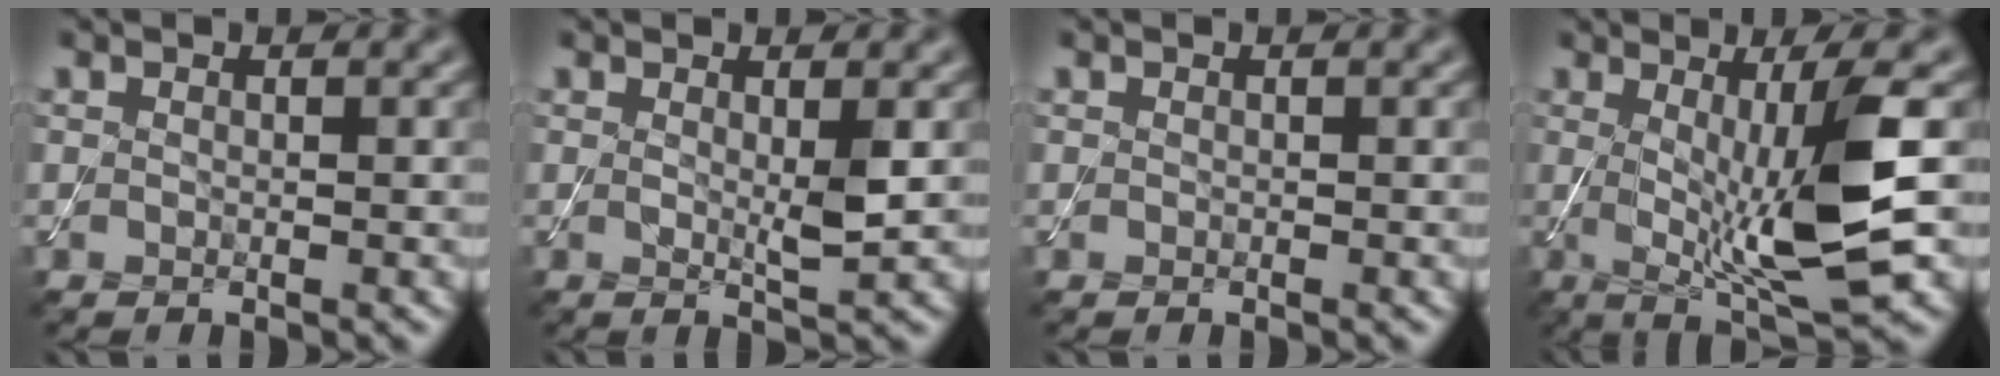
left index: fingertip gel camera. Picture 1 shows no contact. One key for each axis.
{"total": 2.0, "fx": 0.4, "fy": 0.2, "fz": 1.9, "tx": -0.036, "ty": -0.008, "tz": 0.008}
{"total": 0.0}
{"total": 8.6, "fx": 0.0, "fy": 1.6, "fz": 8.5, "tx": -0.134, "ty": -0.013, "tz": 0.010}